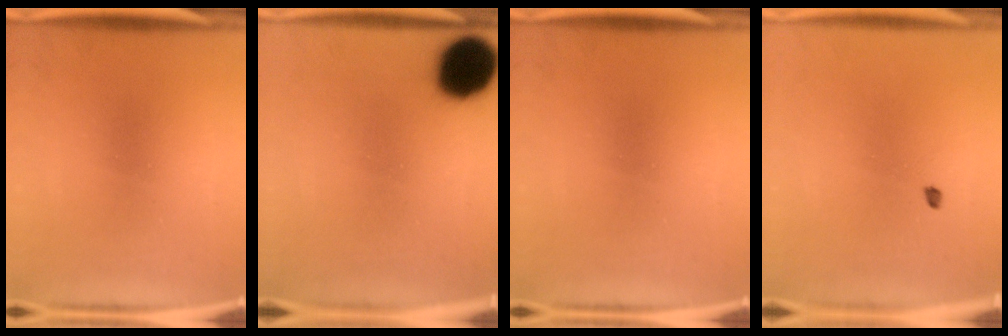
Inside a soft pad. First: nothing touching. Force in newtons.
{"total": 16.4}
{"total": 0.0}
{"total": 0.9}